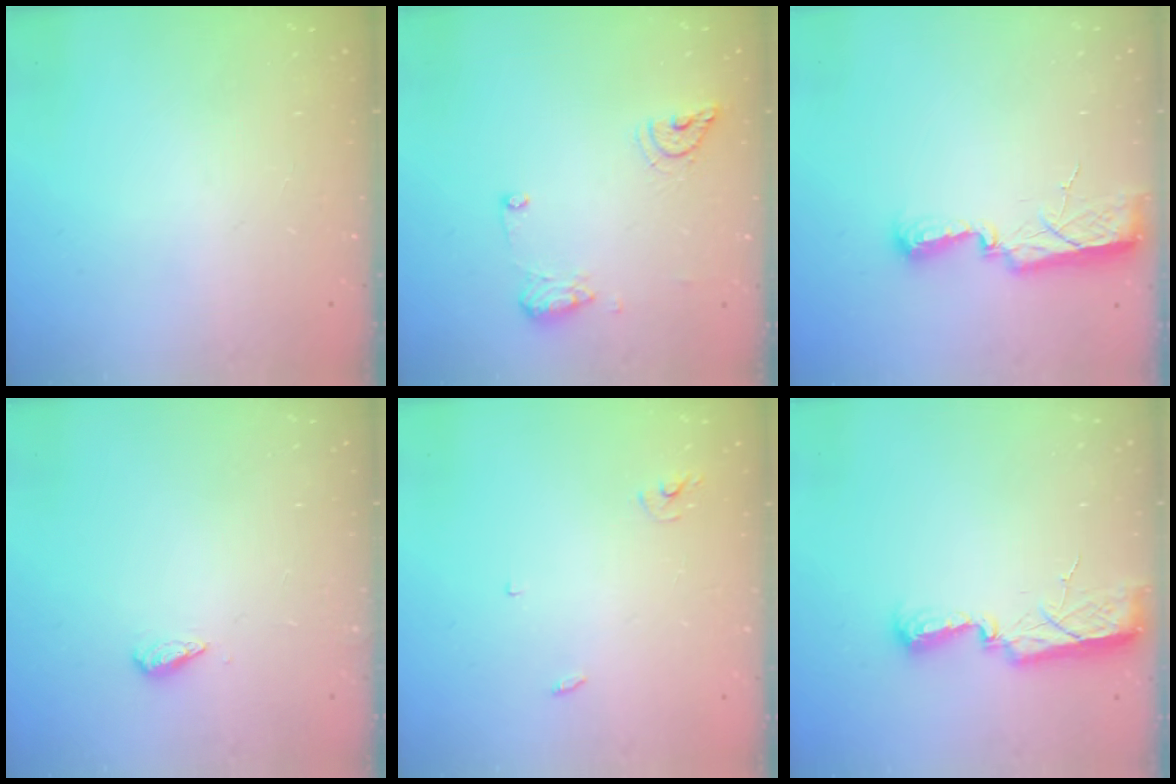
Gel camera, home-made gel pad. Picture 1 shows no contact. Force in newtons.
{"total": 9.6, "press": 9.5, "slide": 1.4}
{"total": 7.8, "press": 7.7, "slide": 1.2}
{"total": 2.7, "press": 2.6, "slide": 0.4}
{"total": 2.5, "press": 2.5, "slide": 0.1}
{"total": 10.7, "press": 9.0, "slide": 5.8}